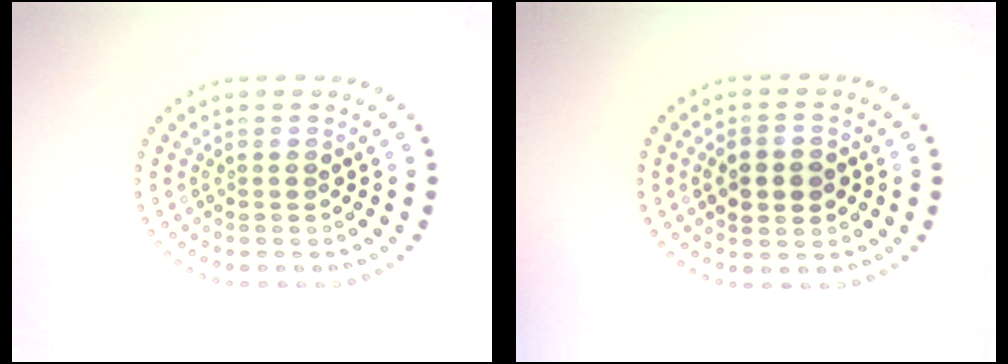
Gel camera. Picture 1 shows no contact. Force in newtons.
{"total": 3.2, "press": 3.2, "slide": 0.2}